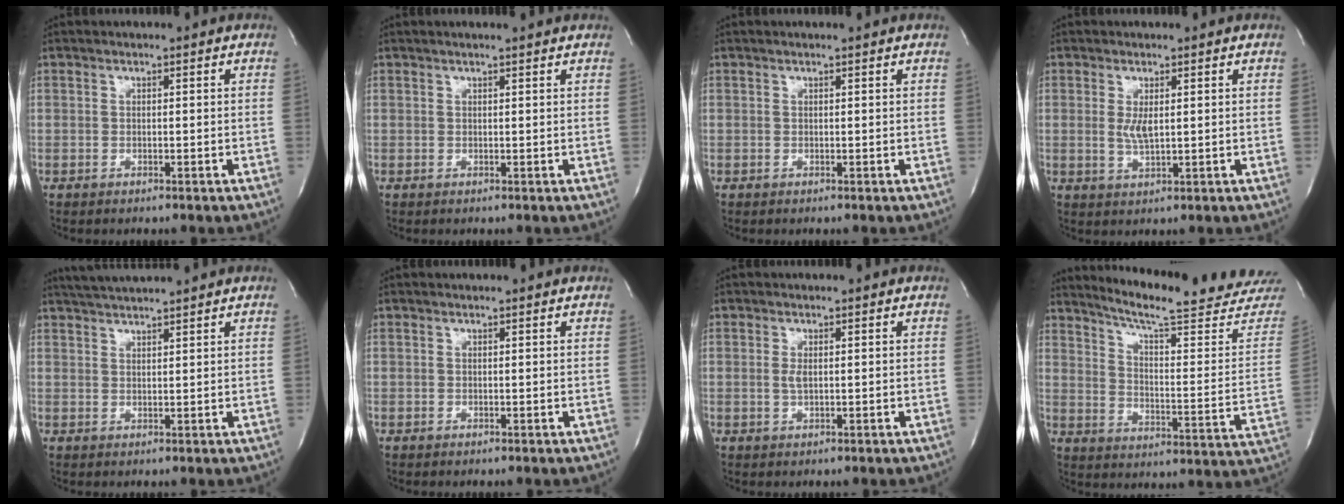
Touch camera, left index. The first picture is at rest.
{"total": 2.3, "force": [2.0, -0.1, 1.0], "torque": [-0.015, 0.009, 0.019]}
{"total": 0.0}
{"total": 2.6, "force": [-0.1, 0.7, 2.5], "torque": [-0.053, -0.012, 0.005]}
{"total": 5.3, "force": [4.9, -0.7, 1.9], "torque": [-0.038, 0.020, 0.083]}
{"total": 0.6, "force": [0.6, 0.1, 0.0], "torque": [-0.008, 0.004, 0.001]}
{"total": 1.3, "force": [-0.5, 0.4, 1.1], "torque": [-0.027, -0.006, -0.004]}
{"total": 23.3, "force": [21.5, 0.7, 8.9], "torque": [-0.132, -0.098, 0.271]}